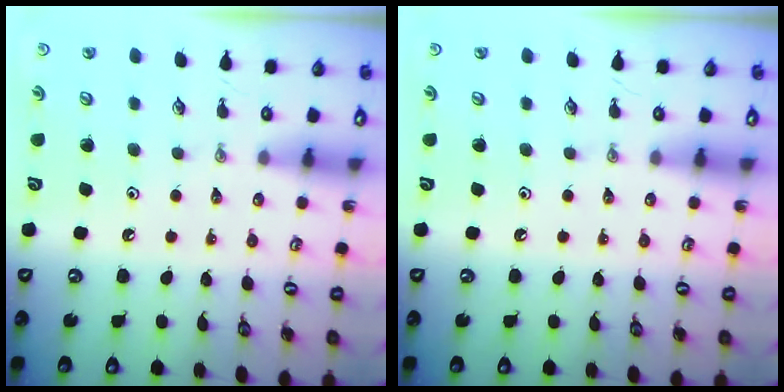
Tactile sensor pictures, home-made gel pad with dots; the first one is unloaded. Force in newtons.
{"total": 0.0}